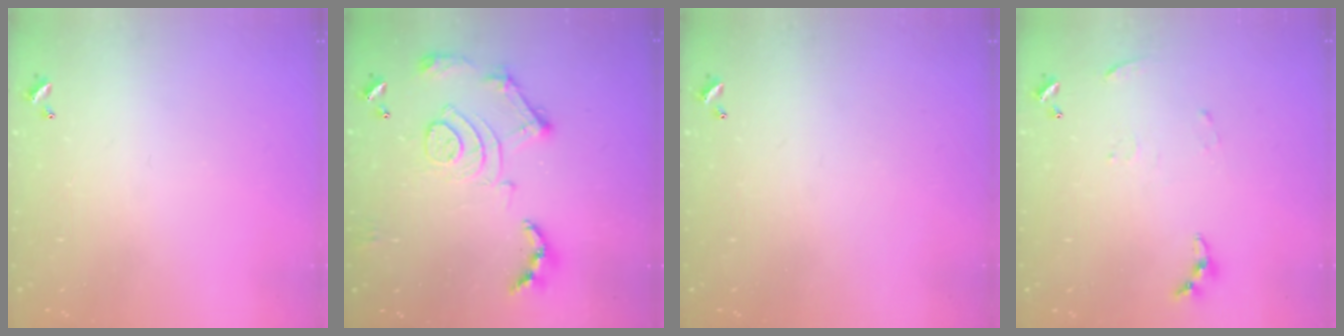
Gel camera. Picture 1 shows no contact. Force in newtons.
{"total": 16.8, "press": 16.7, "slide": 1.6}
{"total": 0.0}
{"total": 4.3, "press": 4.3, "slide": 0.5}